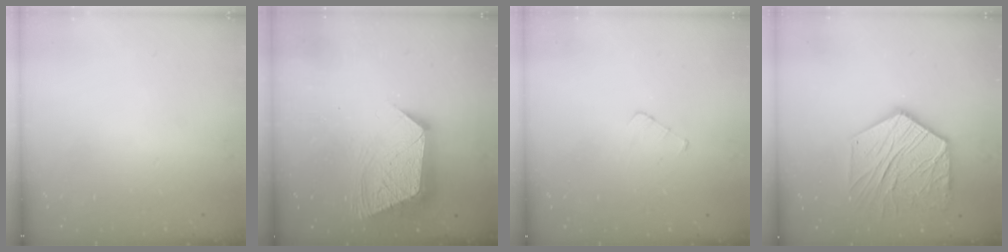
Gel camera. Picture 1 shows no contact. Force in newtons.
{"total": 14.3, "press": 14.2, "slide": 1.2}
{"total": 2.7, "press": 2.7, "slide": 0.3}
{"total": 18.2, "press": 18.1, "slide": 1.6}